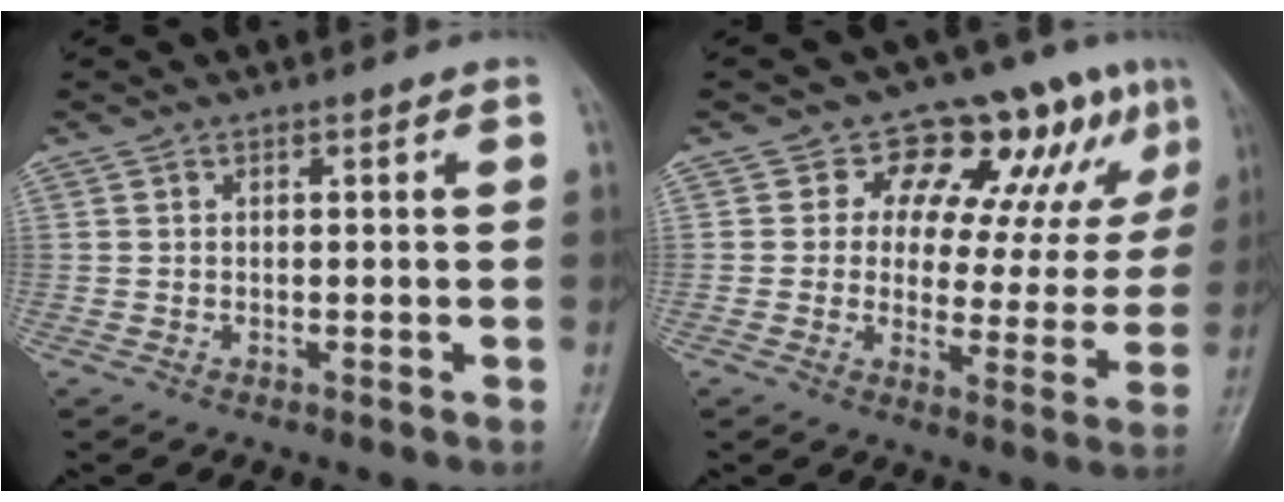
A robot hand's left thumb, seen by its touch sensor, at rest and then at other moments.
{"total": 14.8, "force": [8.1, 7.7, 9.6], "torque": [-0.076, -0.030, 0.107]}